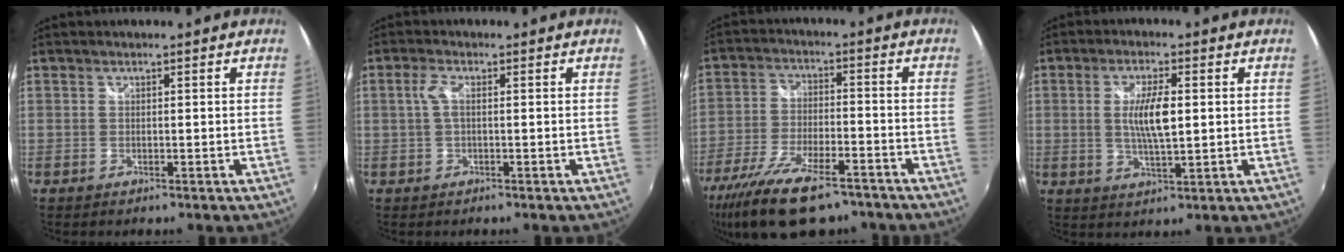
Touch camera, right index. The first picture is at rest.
{"total": 2.6, "force": [0.2, 0.8, 2.4], "torque": [-0.053, 0.003, 0.004]}
{"total": 18.4, "force": [-13.5, 6.5, 10.7], "torque": [-0.223, -0.040, -0.223]}
{"total": 7.0, "force": [0.6, 2.1, 6.7], "torque": [-0.123, -0.002, 0.013]}